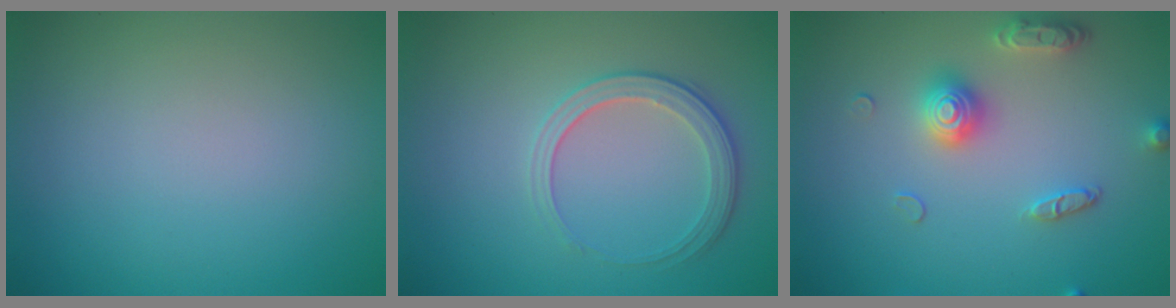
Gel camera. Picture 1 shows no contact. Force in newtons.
{"total": 2.8, "press": 2.7, "slide": 0.8}
{"total": 3.2, "press": 3.0, "slide": 1.2}